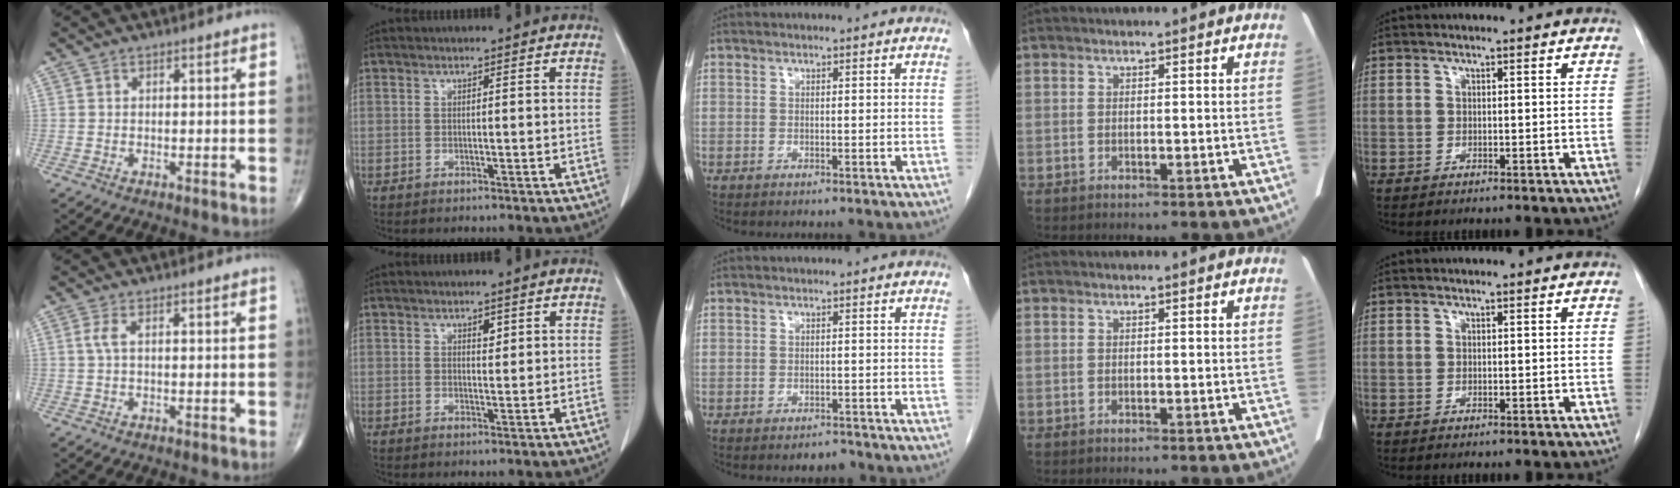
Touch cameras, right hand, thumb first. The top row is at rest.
{"thumb": {"total": 1.7, "force": [0.2, 0.3, 1.6], "torque": [-0.050, 0.005, 0.007]}, "index": {"total": 1.3, "force": [0.7, 0.7, 0.9], "torque": [-0.009, -0.003, 0.010]}, "middle": {"total": 1.5, "force": [-1.3, 0.6, 0.5], "torque": [-0.010, -0.001, -0.015]}}